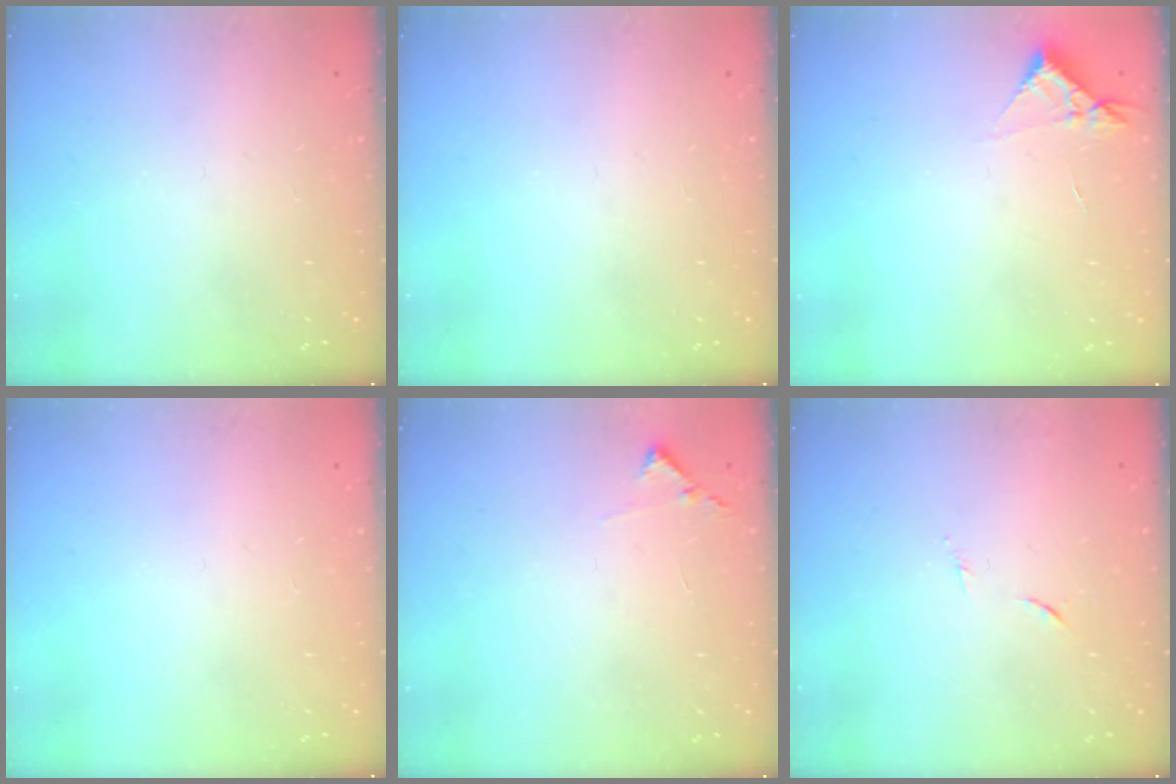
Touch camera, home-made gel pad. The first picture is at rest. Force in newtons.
{"total": 0.0}
{"total": 3.1, "press": 3.1, "slide": 0.5}
{"total": 0.0}
{"total": 5.5, "press": 5.5, "slide": 0.4}
{"total": 5.4, "press": 5.3, "slide": 0.7}